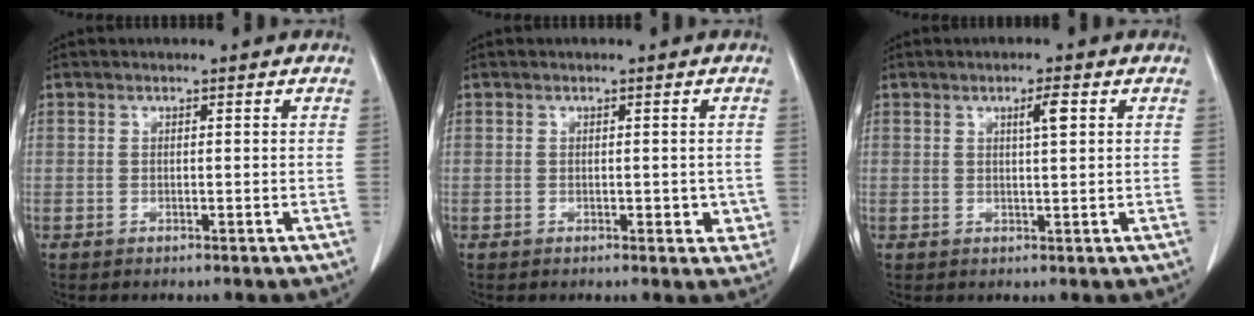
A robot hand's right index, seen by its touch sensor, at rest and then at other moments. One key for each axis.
{"total": 2.8, "fx": -0.6, "fy": 1.6, "fz": 2.2, "tx": -0.012, "ty": 0.001, "tz": -0.005}
{"total": 2.5, "fx": 1.0, "fy": 0.2, "fz": 2.3, "tx": -0.040, "ty": 0.000, "tz": 0.016}